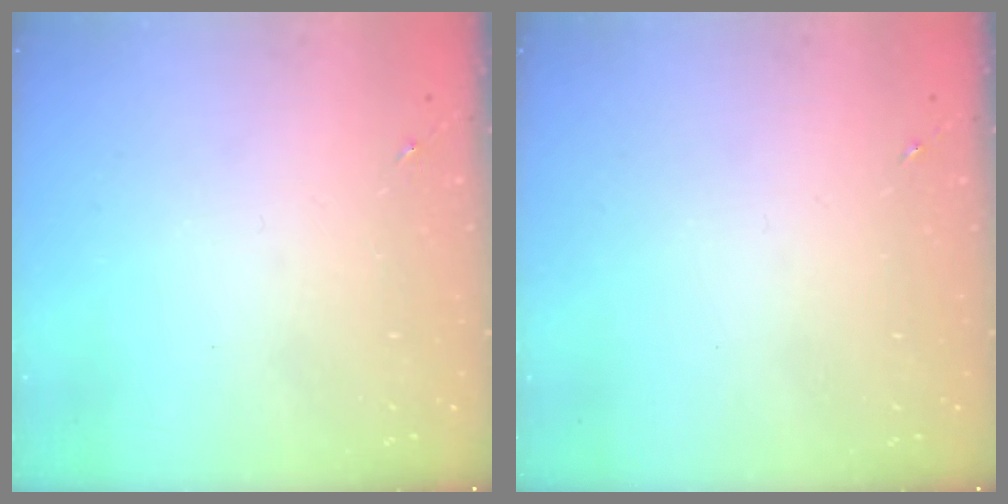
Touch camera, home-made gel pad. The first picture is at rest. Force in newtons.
{"total": 0.0}